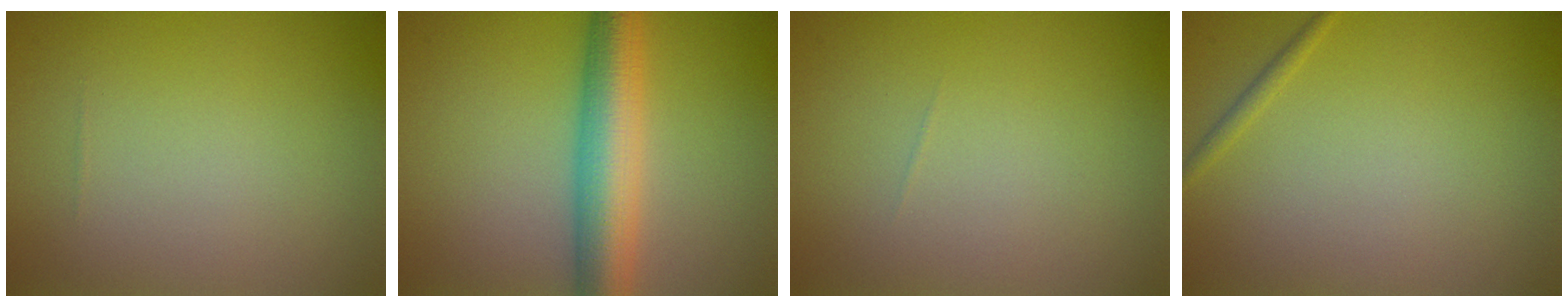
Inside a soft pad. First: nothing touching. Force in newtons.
{"total": 6.5, "press": 6.5, "slide": 0.2}
{"total": 0.0}
{"total": 0.8, "press": 0.8, "slide": 0.0}